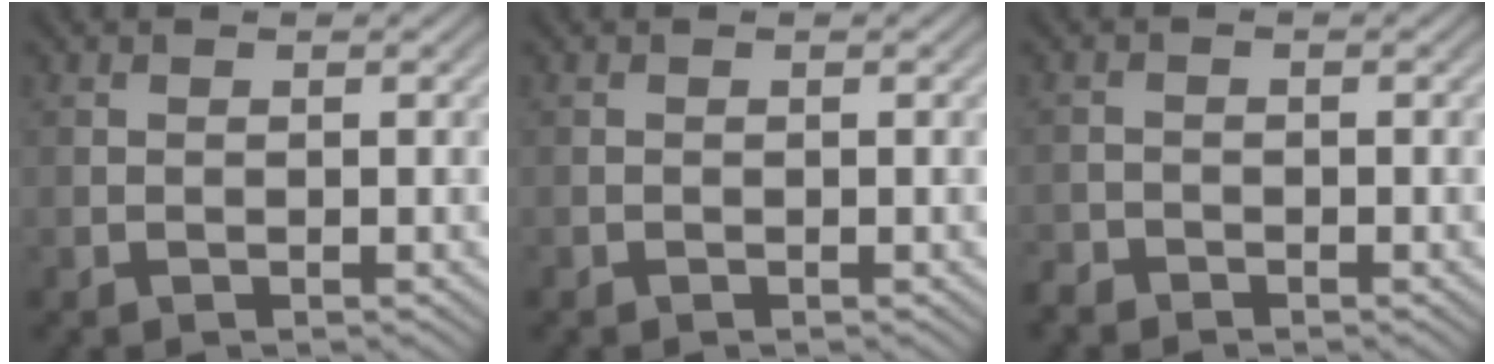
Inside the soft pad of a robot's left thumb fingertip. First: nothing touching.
{"total": 0.0}
{"total": 1.6, "force": [-1.5, 0.6, 0.2], "torque": [-0.005, -0.004, -0.037]}